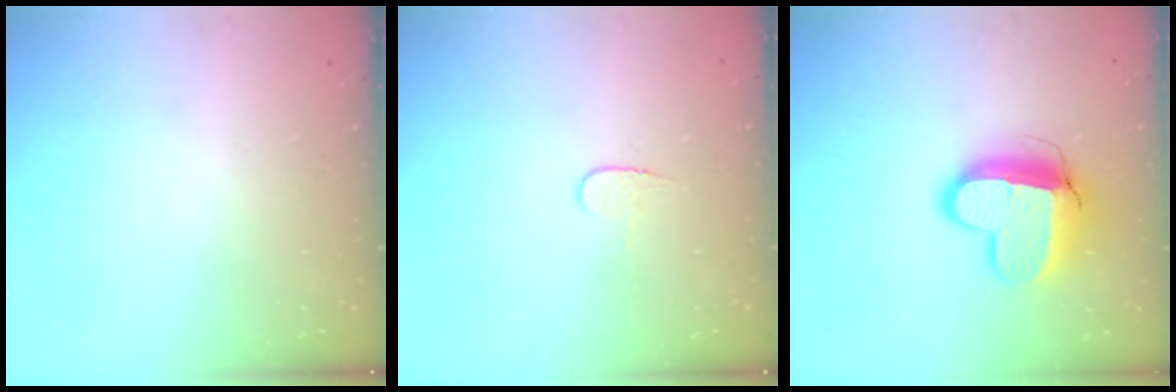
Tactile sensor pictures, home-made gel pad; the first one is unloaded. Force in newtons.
{"total": 3.8, "press": 3.8, "slide": 0.4}
{"total": 13.1, "press": 13.0, "slide": 1.3}